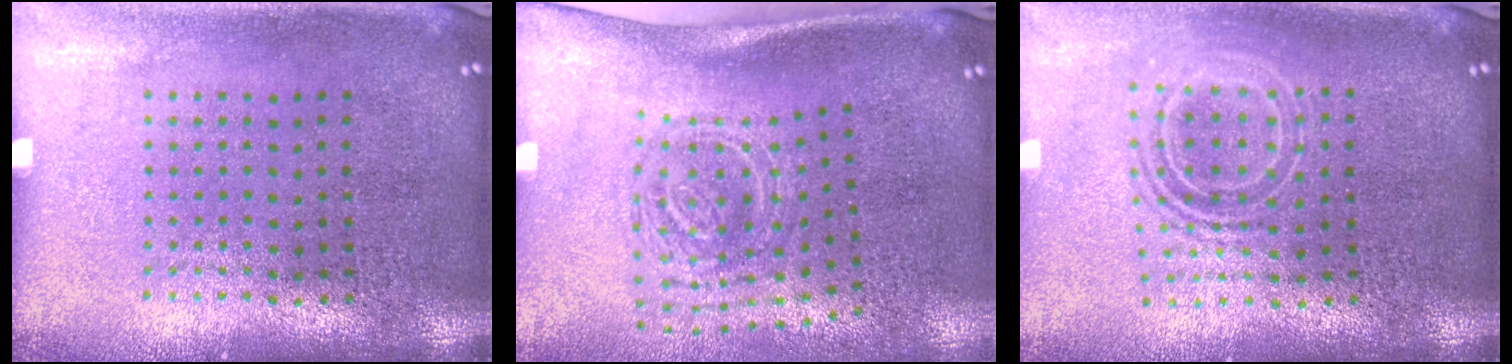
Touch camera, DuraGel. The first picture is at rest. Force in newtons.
{"total": 1.9, "press": 1.3, "slide": 1.4}
{"total": 1.7, "press": 1.3, "slide": 1.1}